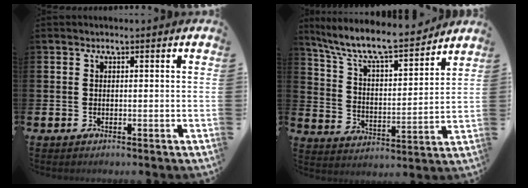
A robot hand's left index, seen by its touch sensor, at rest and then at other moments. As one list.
[{"total": 9.6, "force": [8.7, 1.7, 3.7], "torque": [-0.108, -0.060, 0.148]}]